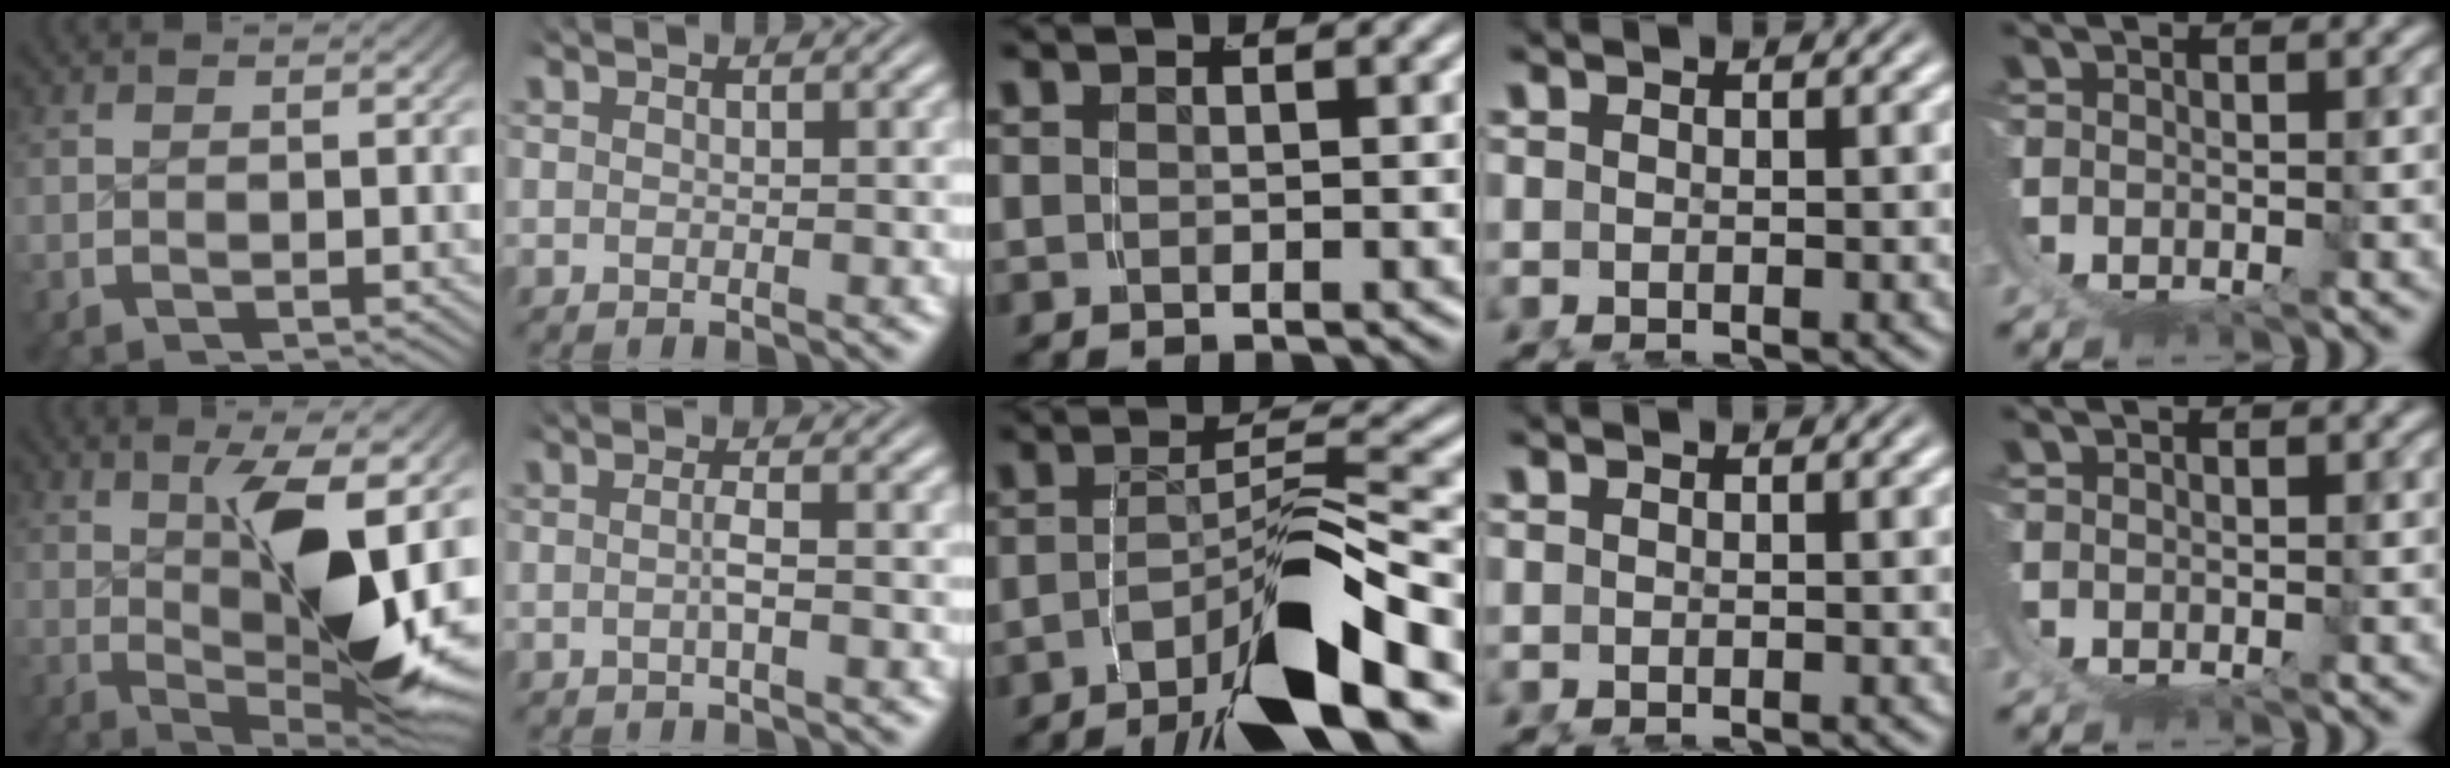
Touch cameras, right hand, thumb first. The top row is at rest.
{"thumb": {"total": 12.4, "force": [0.0, 5.1, 11.3], "torque": [-0.192, -0.022, 0.019]}, "index": {"total": 1.3, "force": [-0.6, -0.2, 1.1], "torque": [-0.022, -0.001, -0.013]}, "middle": {"total": 7.7, "force": [-4.8, 0.8, 5.9], "torque": [-0.086, -0.003, -0.070]}}